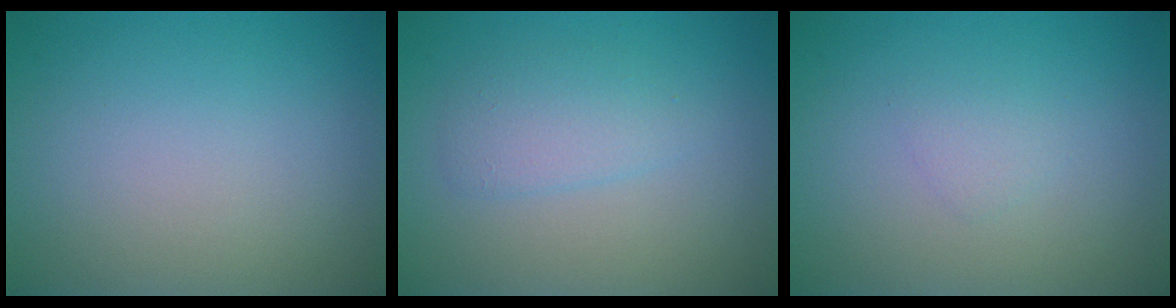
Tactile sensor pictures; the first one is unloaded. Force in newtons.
{"total": 2.1, "press": 2.1, "slide": 0.2}
{"total": 0.9, "press": 0.9, "slide": 0.1}